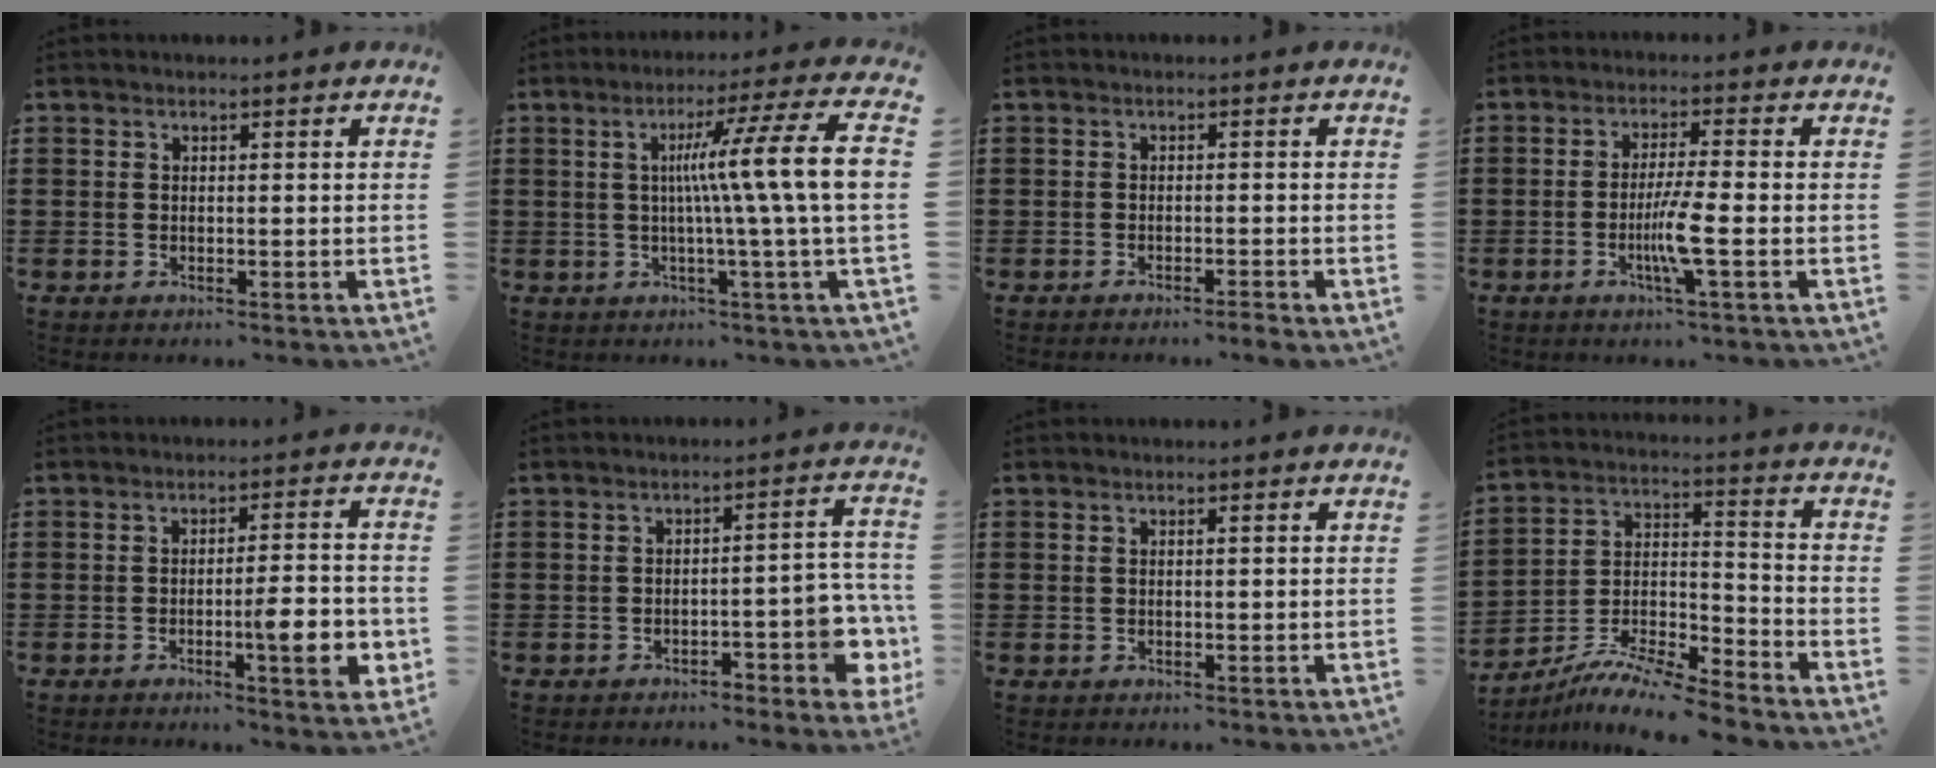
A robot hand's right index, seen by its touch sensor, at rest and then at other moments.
{"total": 12.8, "force": [1.1, -0.8, 12.7], "torque": [-0.216, -0.007, 0.005]}
{"total": 1.3, "force": [-1.1, -0.1, 0.6], "torque": [-0.011, 0.000, -0.022]}
{"total": 5.8, "force": [-1.7, -0.1, 5.5], "torque": [-0.107, -0.016, -0.035]}
{"total": 7.5, "force": [-2.0, 1.3, 7.1], "torque": [-0.094, -0.009, -0.033]}
{"total": 5.0, "force": [-2.6, 1.8, 3.9], "torque": [-0.049, -0.001, -0.049]}
{"total": 0.6, "force": [0.2, 0.1, 0.6], "torque": [-0.012, -0.001, 0.004]}
{"total": 8.7, "force": [-8.3, 0.3, 2.7], "torque": [-0.055, 0.007, -0.168]}